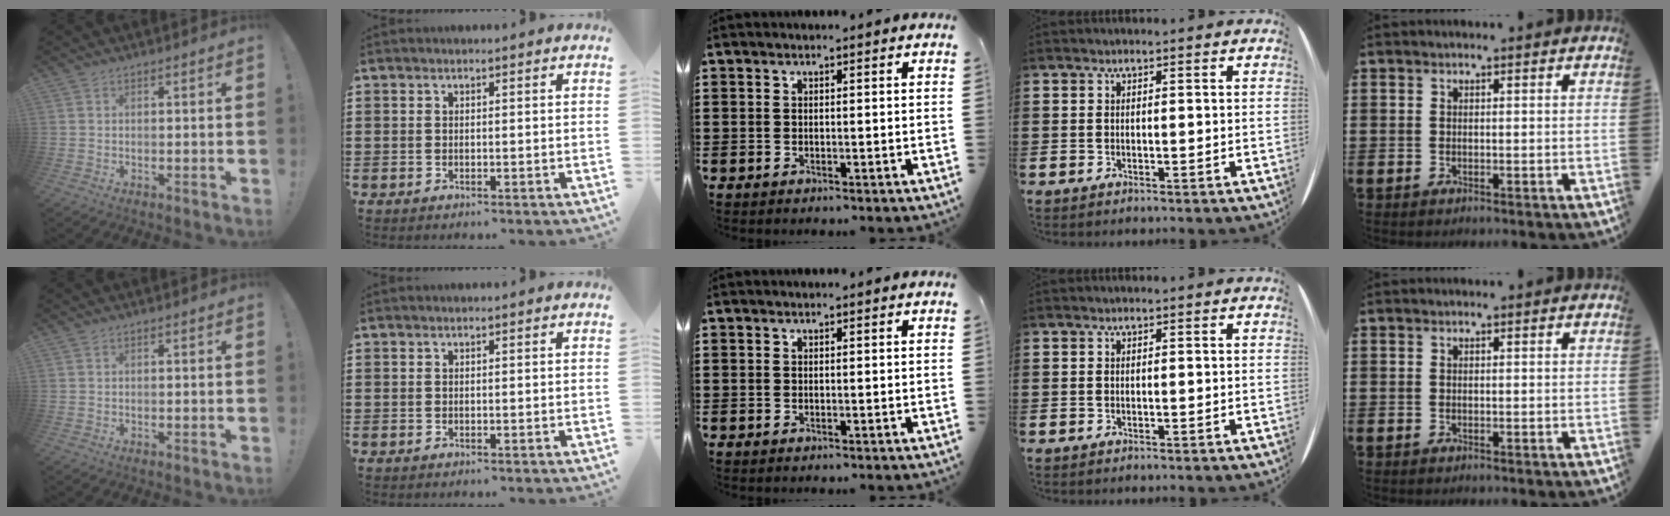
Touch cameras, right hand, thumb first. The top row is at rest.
{}